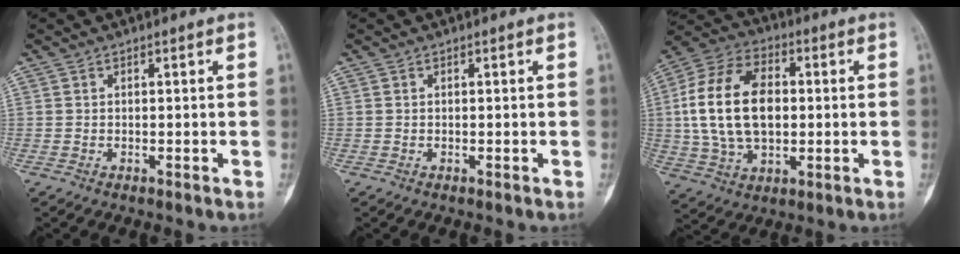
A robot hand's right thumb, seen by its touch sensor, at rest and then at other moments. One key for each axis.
{"total": 0.0}
{"total": 18.9, "fx": 1.2, "fy": 11.9, "fz": 14.7, "tx": -0.273, "ty": 0.015, "tz": 0.024}